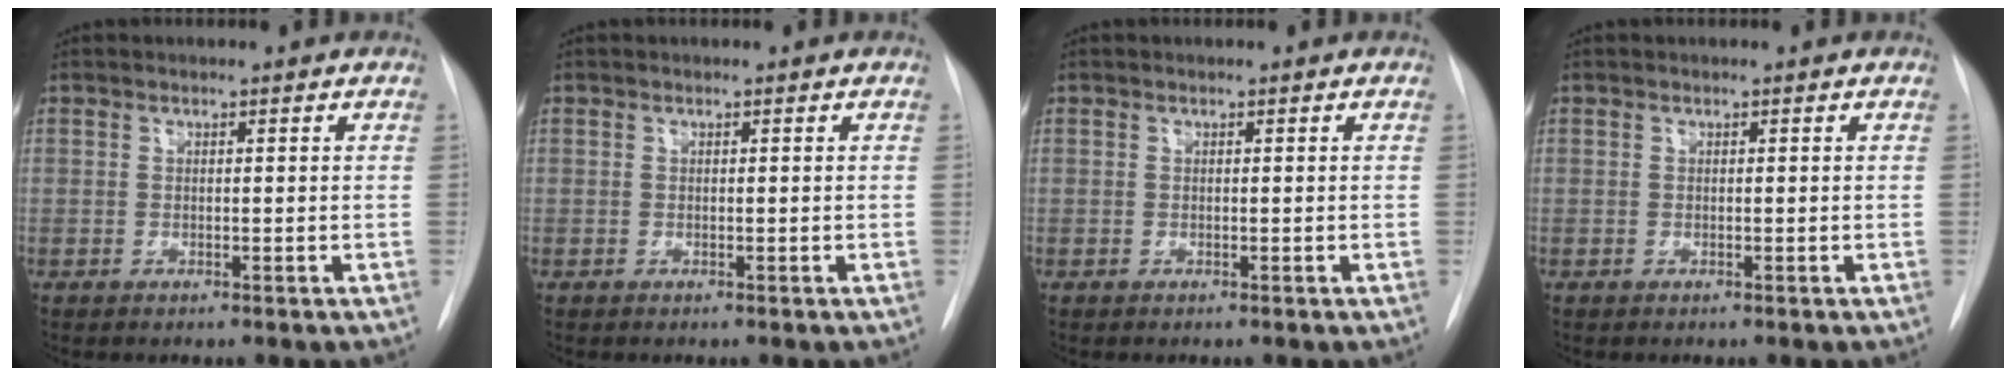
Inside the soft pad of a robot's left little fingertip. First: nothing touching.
{"total": 0.0}
{"total": 0.0}
{"total": 0.0}